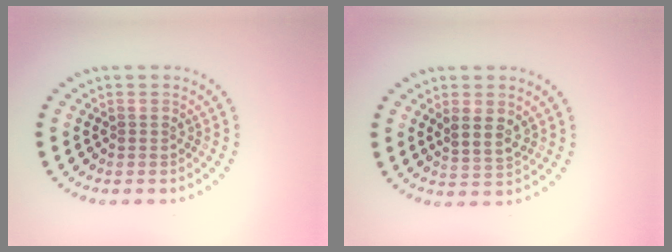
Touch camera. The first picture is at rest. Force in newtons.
{"total": 2.3, "press": 2.1, "slide": 1.0}